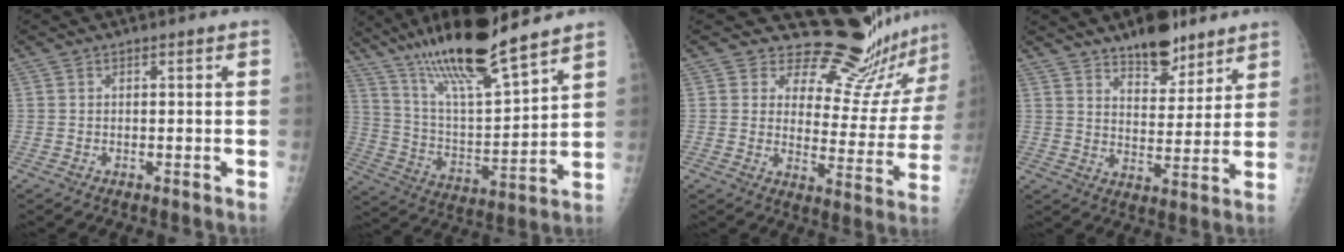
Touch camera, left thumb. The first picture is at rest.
{"total": 19.5, "force": [15.5, 2.3, 11.6], "torque": [-0.190, -0.070, 0.283]}
{"total": 16.9, "force": [16.1, 3.5, 3.9], "torque": [-0.011, -0.154, 0.197]}
{"total": 10.6, "force": [8.0, 4.6, 5.3], "torque": [-0.048, -0.054, 0.127]}